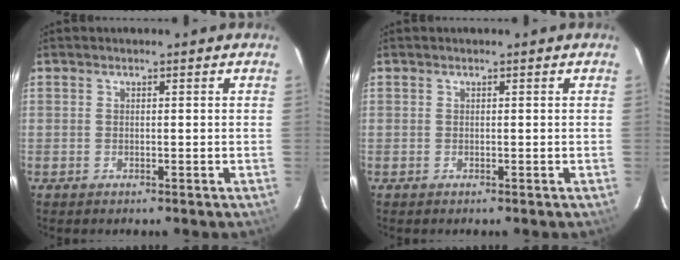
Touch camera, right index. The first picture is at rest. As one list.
[{"total": 0.0}]